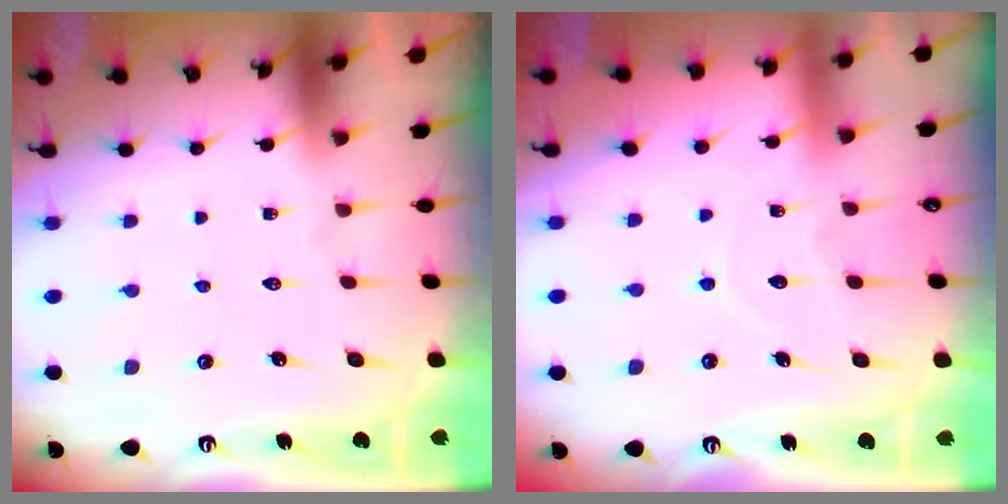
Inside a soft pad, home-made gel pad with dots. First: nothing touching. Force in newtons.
{"total": 6.0, "press": 6.0, "slide": 0.7}